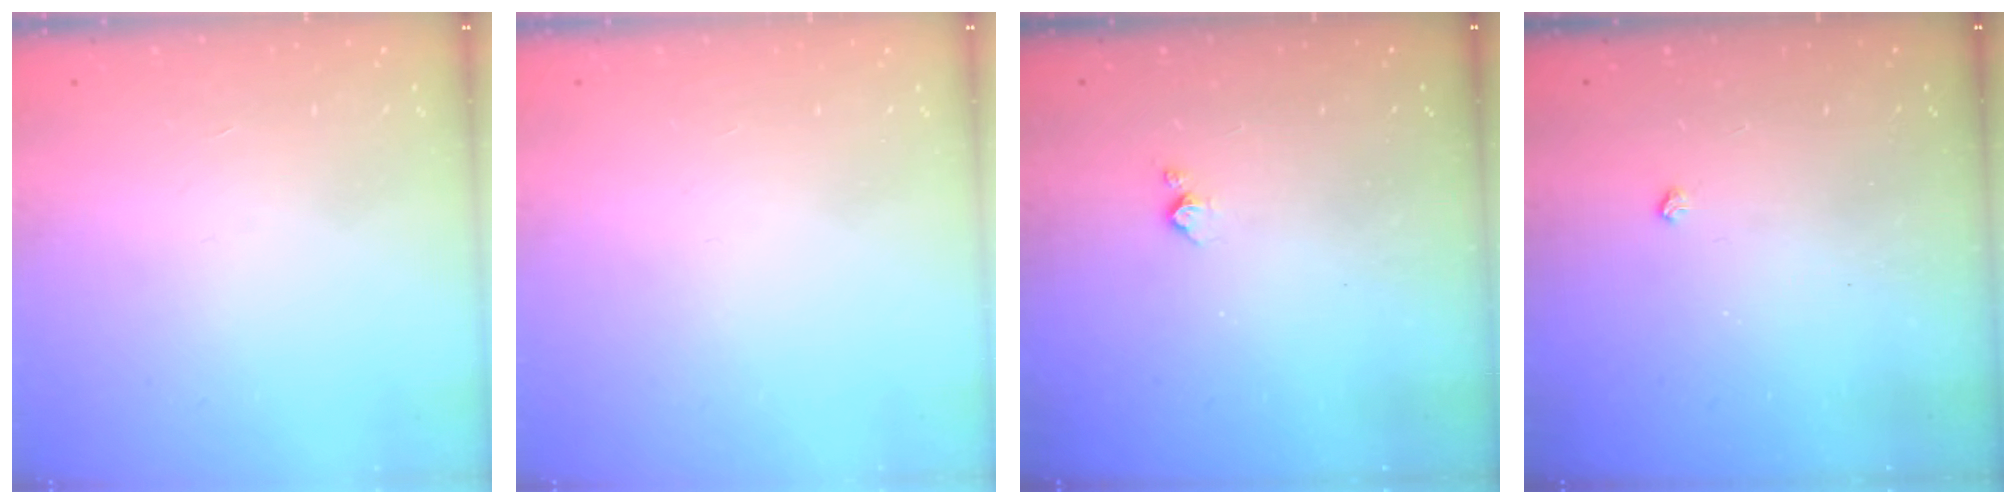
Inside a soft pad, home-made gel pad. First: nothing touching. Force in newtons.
{"total": 0.0}
{"total": 2.8, "press": 2.7, "slide": 0.4}
{"total": 3.3, "press": 3.3, "slide": 0.4}